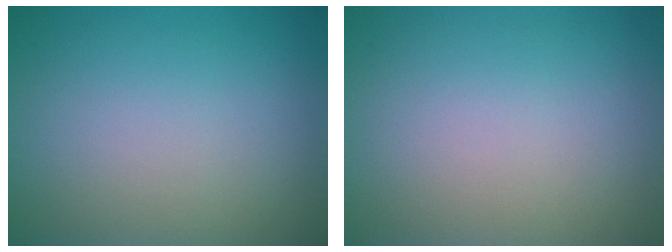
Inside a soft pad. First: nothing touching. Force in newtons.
{"total": 0.0}